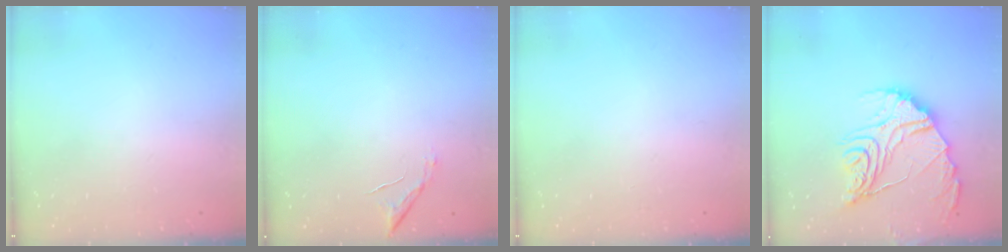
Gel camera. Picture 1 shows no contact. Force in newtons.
{"total": 6.6, "press": 6.6, "slide": 0.4}
{"total": 0.0}
{"total": 17.8, "press": 17.7, "slide": 2.0}